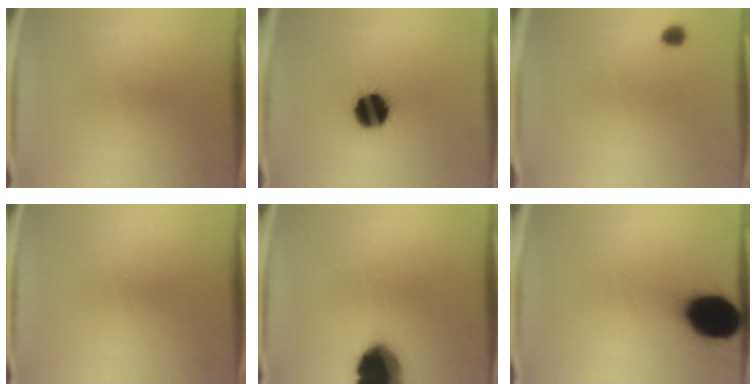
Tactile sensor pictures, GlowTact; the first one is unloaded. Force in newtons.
{"total": 14.5}
{"total": 1.7}
{"total": 0.0}
{"total": 14.7}
{"total": 17.1}